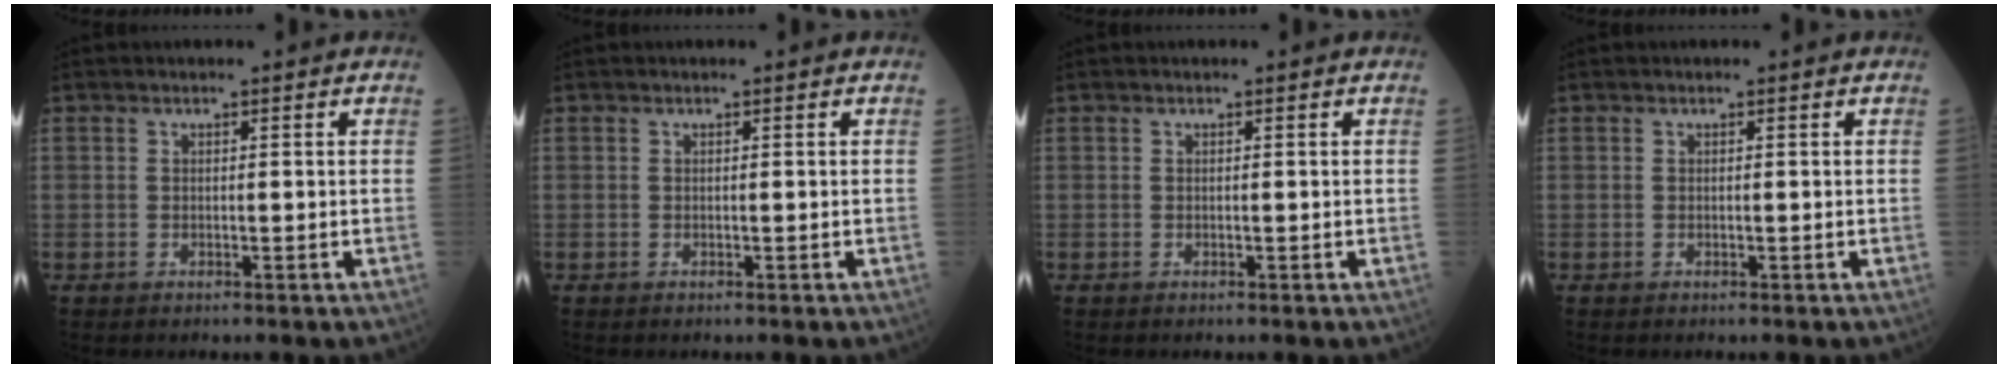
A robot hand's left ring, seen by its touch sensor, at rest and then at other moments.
{"total": 0.0}
{"total": 0.0}
{"total": 0.0}